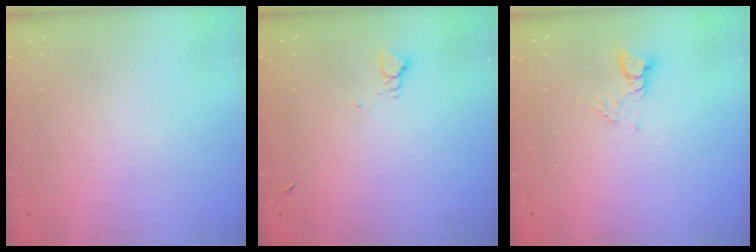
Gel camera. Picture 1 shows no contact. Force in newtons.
{"total": 2.7, "press": 2.7, "slide": 0.3}
{"total": 3.1, "press": 3.1, "slide": 0.2}